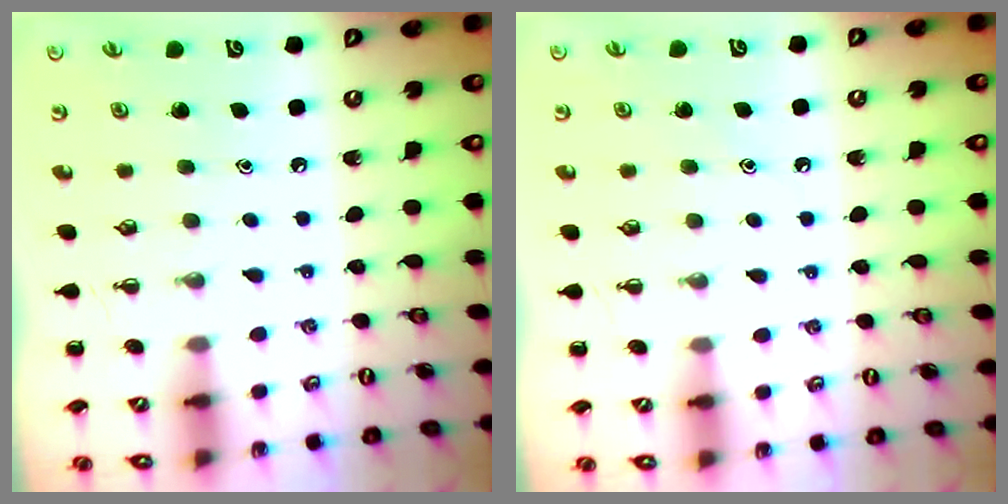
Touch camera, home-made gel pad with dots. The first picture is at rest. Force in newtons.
{"total": 7.5, "press": 7.3, "slide": 1.4}